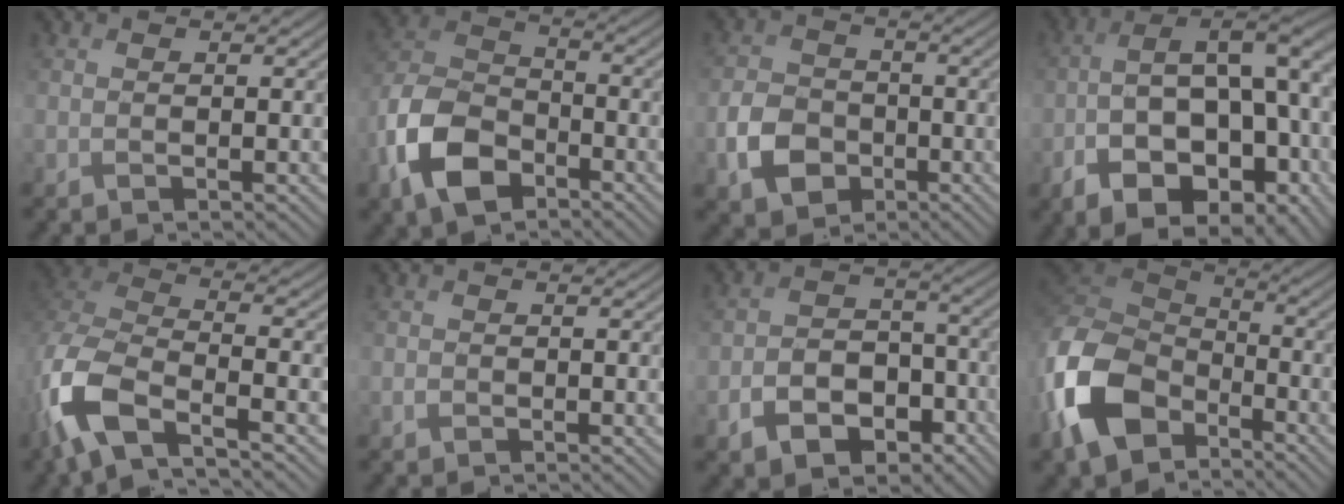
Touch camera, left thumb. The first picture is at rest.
{"total": 10.9, "force": [-5.7, 6.4, 6.7], "torque": [-0.161, -0.006, -0.130]}
{"total": 6.1, "force": [-2.4, 4.7, 3.0], "torque": [-0.067, -0.005, -0.054]}
{"total": 15.9, "force": [-4.7, 8.4, 12.6], "torque": [-0.199, -0.015, -0.066]}
{"total": 10.7, "force": [-5.5, 4.3, 8.1], "torque": [-0.184, -0.013, -0.124]}
{"total": 0.7, "force": [-0.3, 0.6, 0.2], "torque": [-0.002, -0.004, -0.006]}
{"total": 8.6, "force": [-4.7, 5.8, 4.4], "torque": [-0.086, -0.019, -0.082]}
{"total": 13.4, "force": [-6.5, 8.7, 7.8], "torque": [-0.211, -0.024, -0.139]}